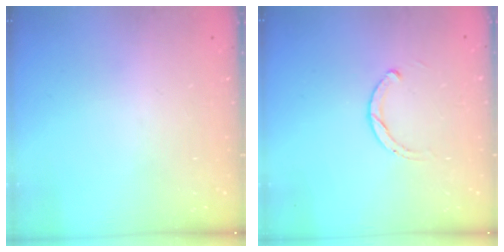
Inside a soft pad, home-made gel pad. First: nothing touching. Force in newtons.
{"total": 1.9, "press": 1.9, "slide": 0.2}